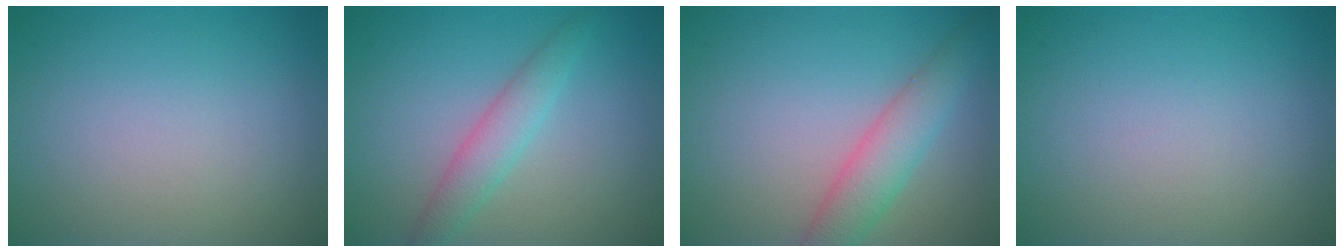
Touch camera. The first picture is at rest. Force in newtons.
{"total": 2.9, "press": 2.8, "slide": 0.1}
{"total": 3.7, "press": 3.7, "slide": 0.2}
{"total": 0.0}